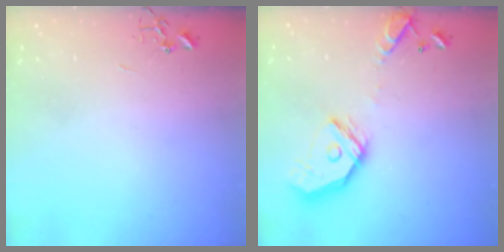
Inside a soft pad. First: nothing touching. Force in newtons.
{"total": 16.2, "press": 16.1, "slide": 2.1}